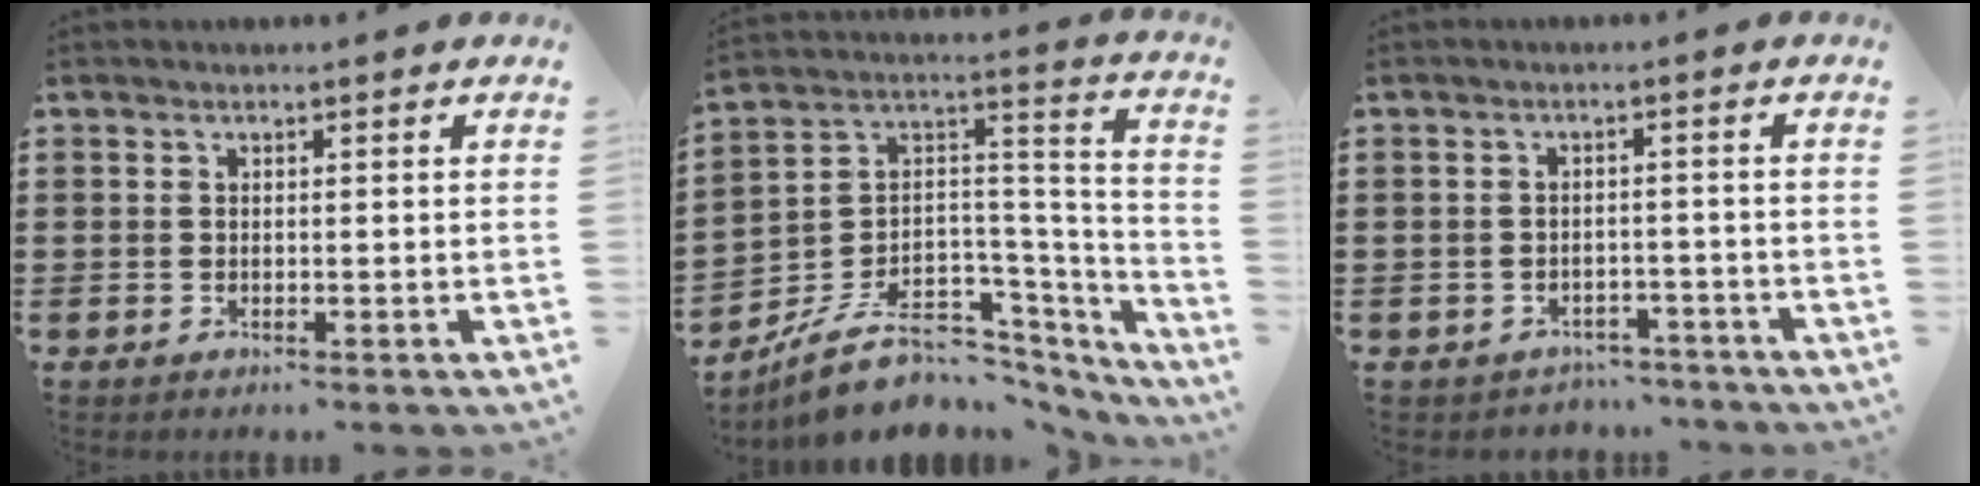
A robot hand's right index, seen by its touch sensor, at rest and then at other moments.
{"total": 10.1, "force": [-5.7, 6.9, 4.6], "torque": [-0.097, 0.014, -0.096]}
{"total": 2.3, "force": [-2.2, 0.7, -0.1], "torque": [-0.009, 0.000, -0.048]}